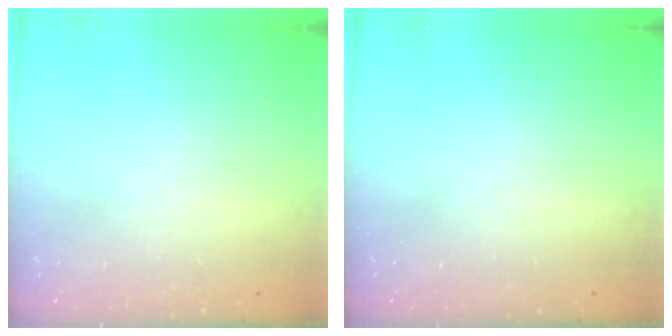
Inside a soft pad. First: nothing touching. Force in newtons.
{"total": 0.0}